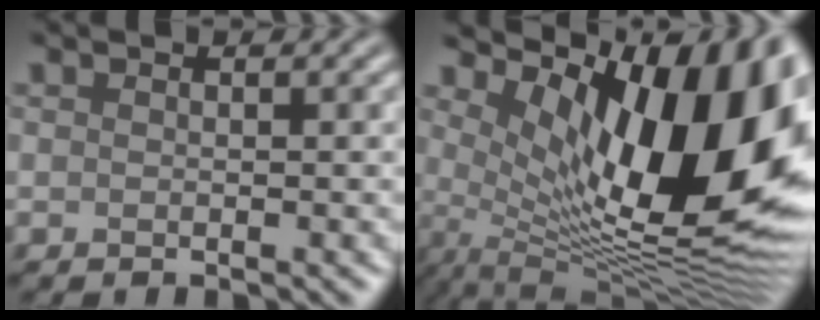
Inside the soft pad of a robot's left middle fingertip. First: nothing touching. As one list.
[{"total": 15.4, "force": [3.8, 6.1, 13.6], "torque": [-0.189, -0.012, 0.064]}]